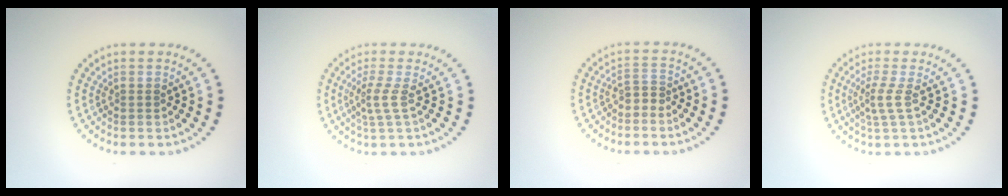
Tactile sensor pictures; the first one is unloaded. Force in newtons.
{"total": 2.0, "press": 1.3, "slide": 1.5}
{"total": 1.3, "press": 1.0, "slide": 0.7}
{"total": 2.0, "press": 1.3, "slide": 1.5}